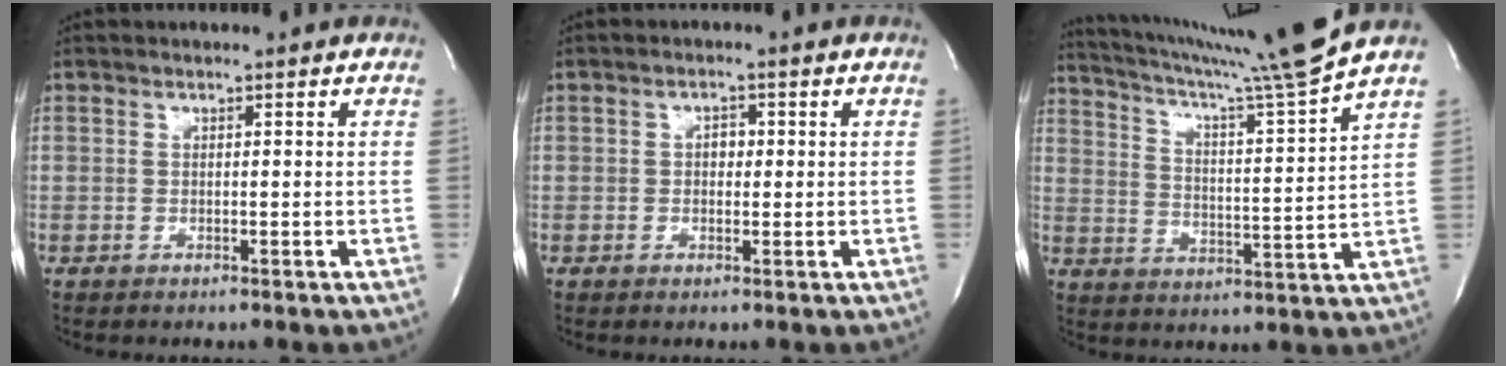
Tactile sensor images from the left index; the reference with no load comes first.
{"total": 1.8, "force": [0.1, 1.2, 1.3], "torque": [-0.020, 0.004, 0.001]}
{"total": 15.0, "force": [13.4, -3.9, 5.4], "torque": [-0.101, -0.052, 0.207]}